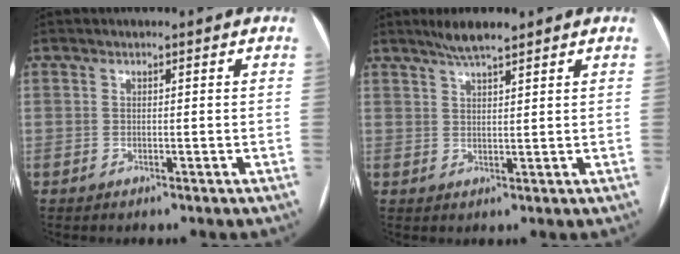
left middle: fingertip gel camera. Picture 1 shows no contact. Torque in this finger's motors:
{"motor_torque": [0.05, -0.06, 0.00, 0.00]}